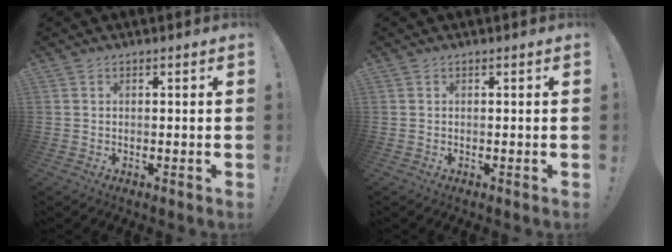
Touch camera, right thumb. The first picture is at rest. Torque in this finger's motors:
{"motor_torque": [0.00, 0.00, -0.01, 0.01, 0.00]}